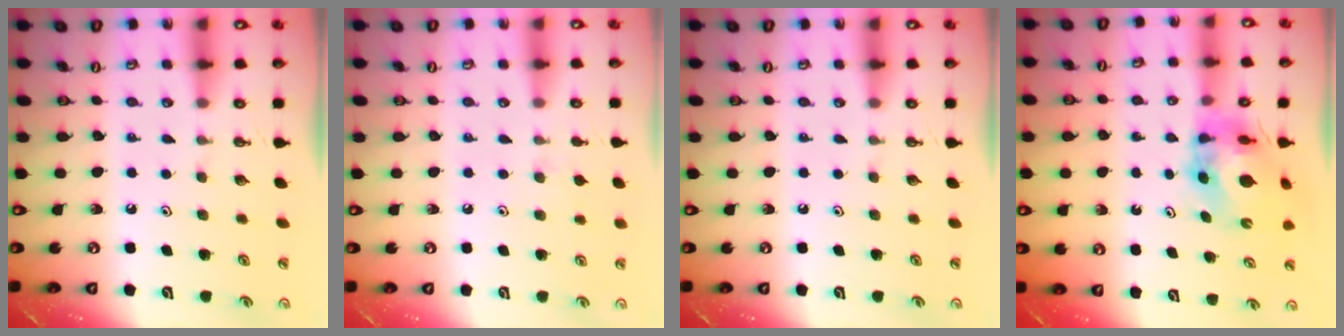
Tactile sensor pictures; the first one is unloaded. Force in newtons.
{"total": 4.0, "press": 4.0, "slide": 0.5}
{"total": 0.0}
{"total": 8.7, "press": 8.7, "slide": 0.9}